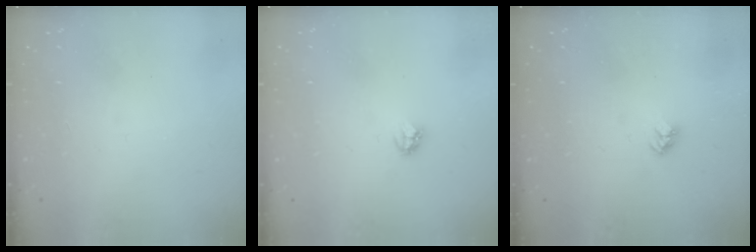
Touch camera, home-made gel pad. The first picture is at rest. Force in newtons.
{"total": 2.8, "press": 2.8, "slide": 0.3}
{"total": 3.2, "press": 3.1, "slide": 0.3}